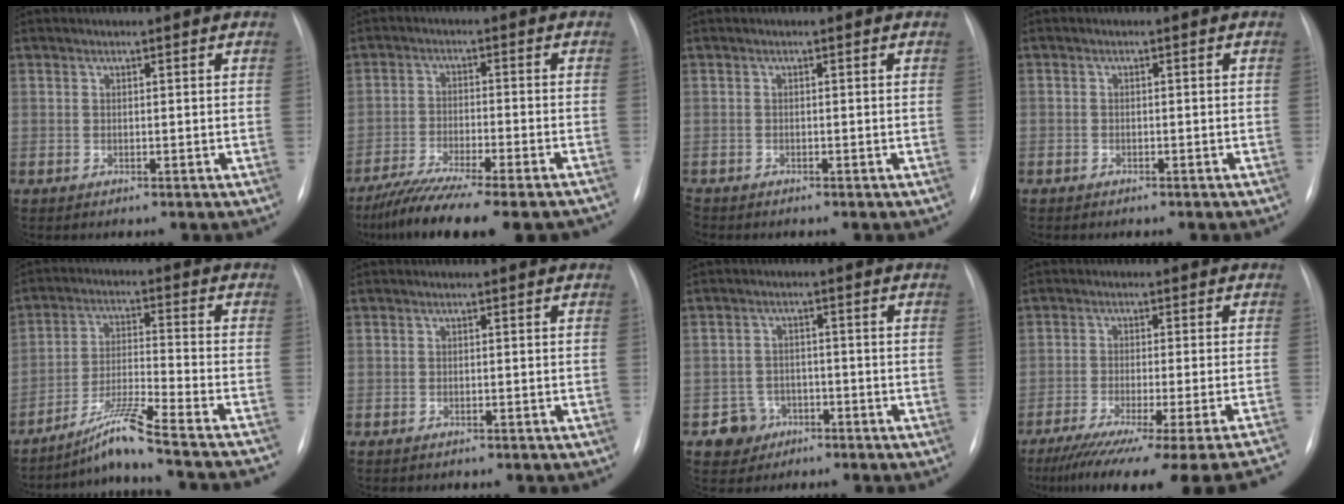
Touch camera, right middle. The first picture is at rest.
{"total": 16.4, "force": [-14.0, 1.2, 8.4], "torque": [-0.120, -0.023, -0.212]}
{"total": 1.4, "force": [-1.2, 0.6, 0.3], "torque": [-0.009, -0.002, -0.020]}
{"total": 1.1, "force": [-0.7, 0.8, 0.1], "torque": [-0.009, 0.002, -0.010]}
{"total": 16.9, "force": [-15.1, -1.6, 7.4], "torque": [-0.116, -0.012, -0.238]}
{"total": 0.0}
{"total": 4.1, "force": [-2.2, 3.4, 0.1], "torque": [0.003, 0.013, -0.031]}
{"total": 24.3, "force": [-20.7, -1.3, 12.6], "torque": [-0.120, -0.067, -0.281]}